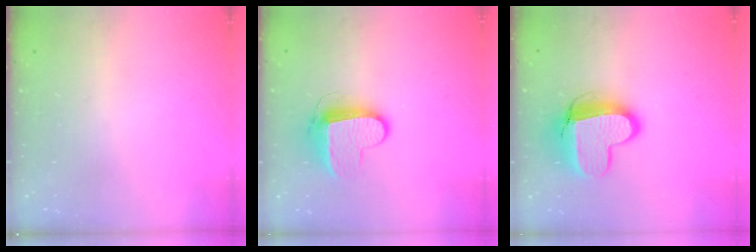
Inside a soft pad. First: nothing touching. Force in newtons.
{"total": 9.9, "press": 9.9, "slide": 0.7}
{"total": 12.8, "press": 12.8, "slide": 1.3}